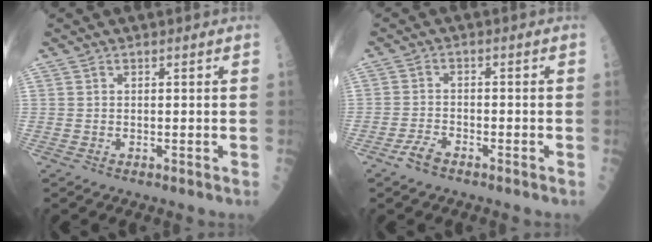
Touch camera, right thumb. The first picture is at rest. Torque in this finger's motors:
{"motor_torque": [1.64, 0.19, 0.40, -0.92, 0.07]}